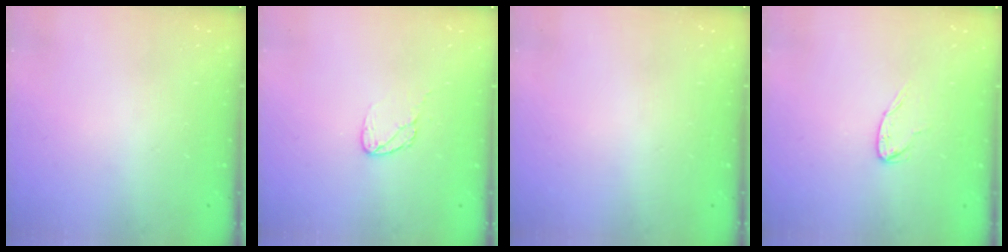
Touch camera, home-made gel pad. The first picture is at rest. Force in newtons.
{"total": 5.2, "press": 5.2, "slide": 0.4}
{"total": 0.0}
{"total": 5.1, "press": 5.1, "slide": 0.4}